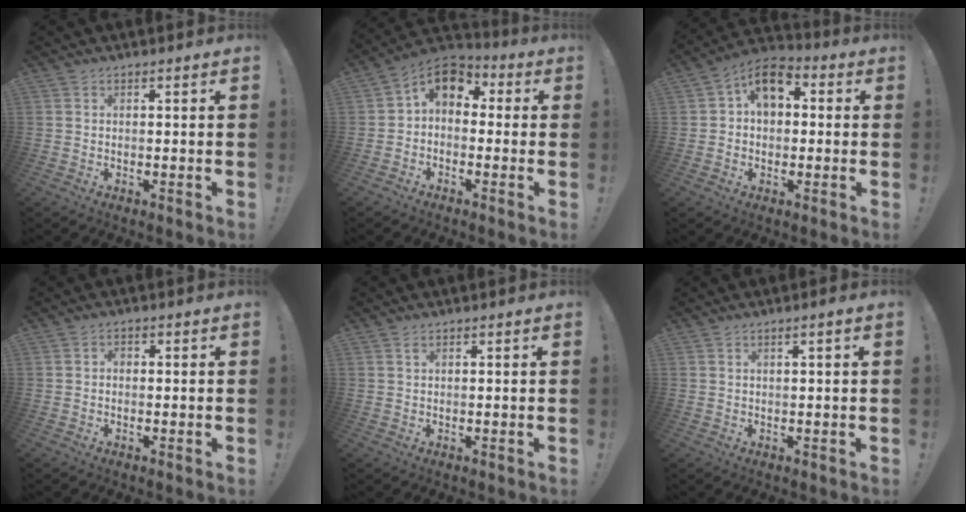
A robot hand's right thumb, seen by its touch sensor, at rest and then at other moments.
{"total": 7.8, "force": [1.4, 5.7, 5.1], "torque": [-0.086, 0.000, 0.030]}
{"total": 9.2, "force": [2.5, 6.7, 5.9], "torque": [-0.081, 0.004, 0.048]}
{"total": 1.1, "force": [-0.5, 0.8, 0.6], "torque": [-0.010, 0.005, -0.009]}
{"total": 0.7, "force": [0.5, 0.2, 0.5], "torque": [-0.005, -0.003, 0.007]}
{"total": 1.8, "force": [0.4, -0.2, 1.8], "torque": [-0.038, 0.003, 0.007]}